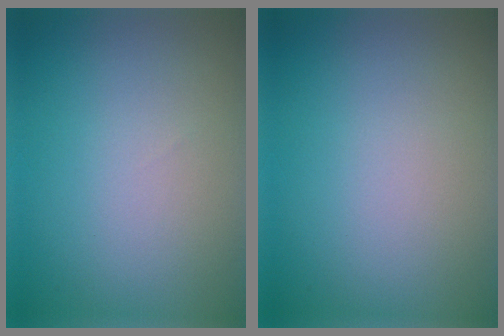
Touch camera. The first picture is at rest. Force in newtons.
{"total": 0.0}